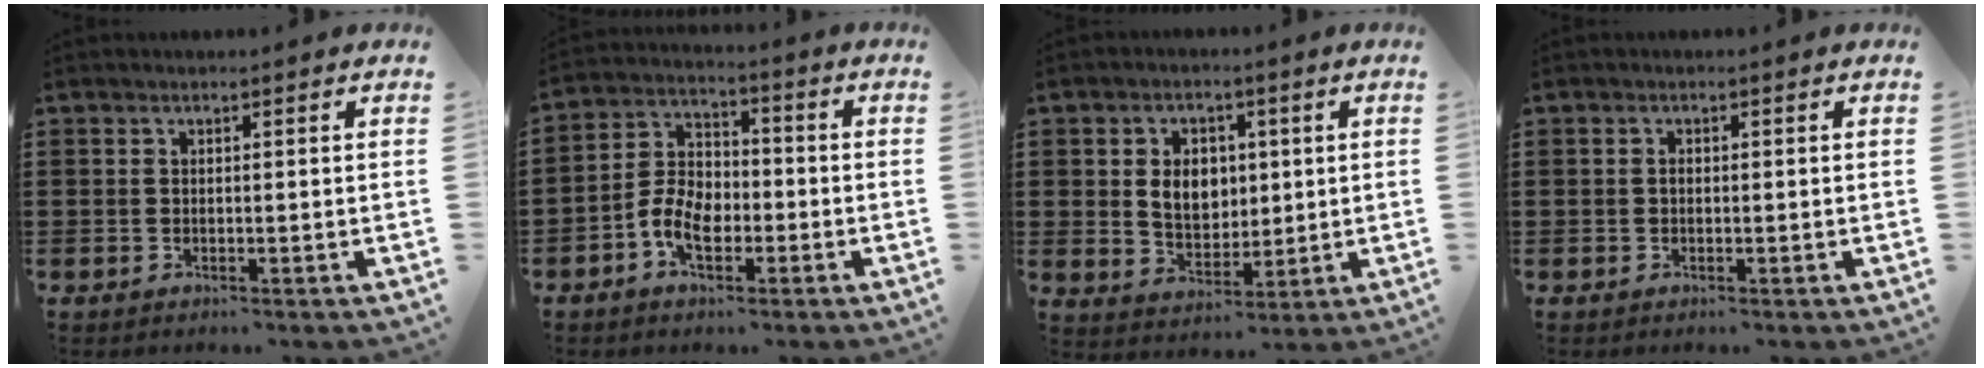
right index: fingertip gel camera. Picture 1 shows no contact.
{"total": 6.9, "force": [-2.8, 4.2, 4.7], "torque": [-0.112, 0.006, -0.058]}
{"total": 6.0, "force": [0.9, 4.6, 3.7], "torque": [-0.071, 0.008, 0.010]}
{"total": 0.6, "force": [-0.2, 0.3, 0.5], "torque": [-0.011, -0.001, -0.003]}